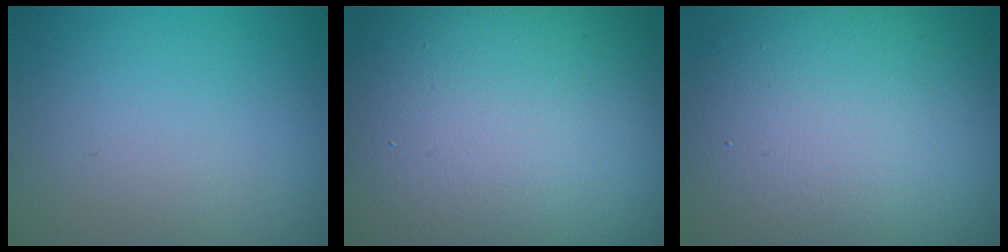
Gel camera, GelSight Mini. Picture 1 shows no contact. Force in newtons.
{"total": 18.7, "press": 18.7, "slide": 0.8}
{"total": 14.1, "press": 14.1, "slide": 0.8}